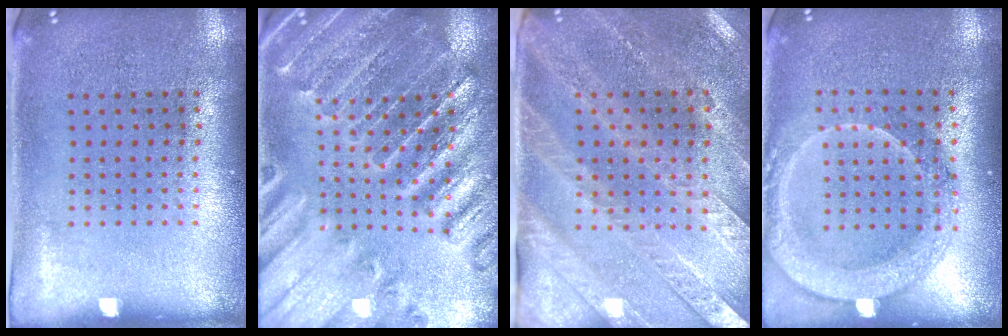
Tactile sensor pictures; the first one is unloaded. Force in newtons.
{"total": 2.8, "press": 2.8, "slide": 0.3}
{"total": 2.9, "press": 2.7, "slide": 1.1}
{"total": 2.0, "press": 1.9, "slide": 0.6}